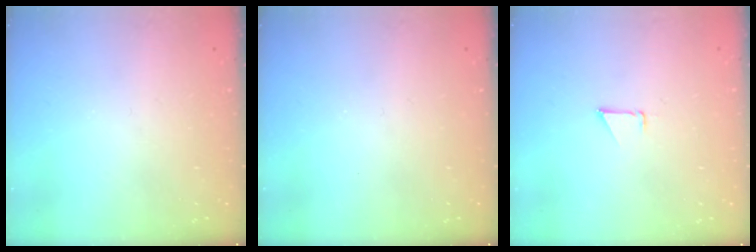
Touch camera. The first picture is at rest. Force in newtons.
{"total": 0.0}
{"total": 0.9, "press": 0.9, "slide": 0.1}